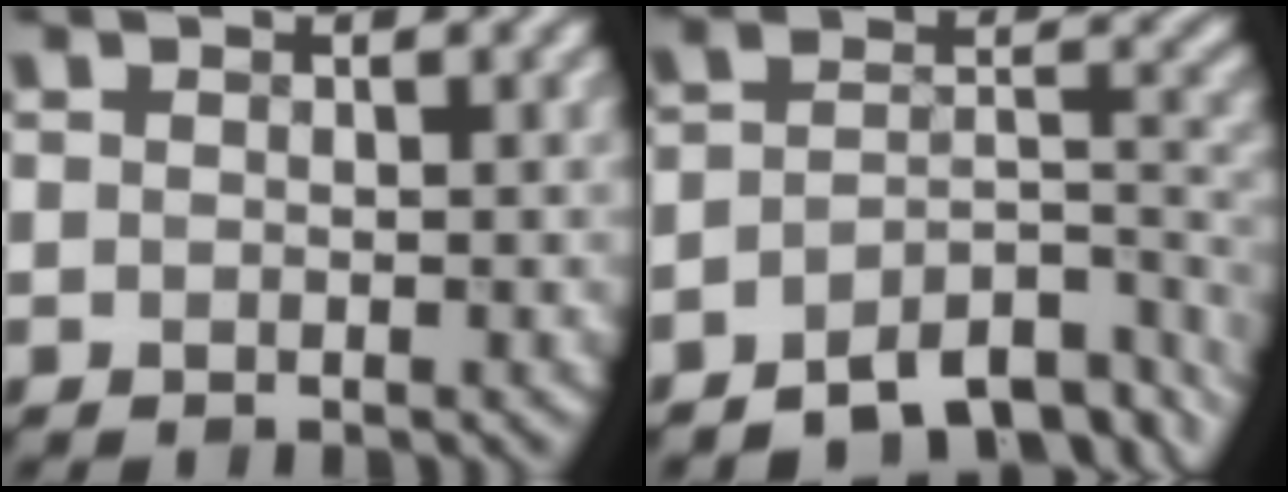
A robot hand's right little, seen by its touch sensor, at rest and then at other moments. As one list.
[{"total": 7.7, "force": [-5.9, 3.2, 3.7], "torque": [-0.048, -0.011, -0.090]}]